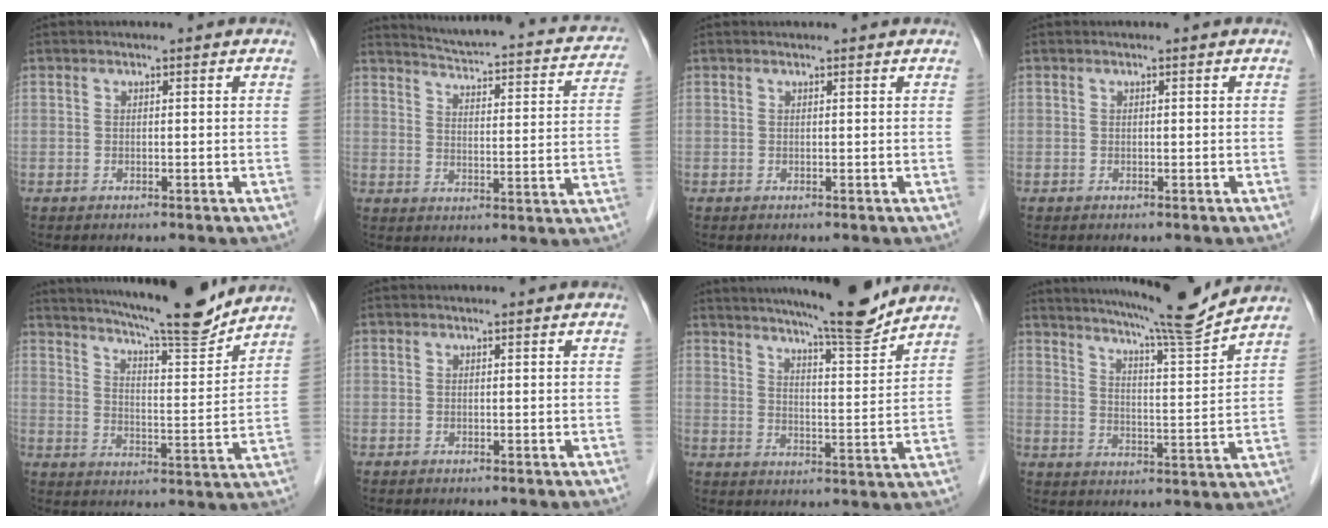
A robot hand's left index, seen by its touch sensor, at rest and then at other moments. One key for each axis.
{"total": 19.3, "fx": 16.8, "fy": 4.1, "fz": 8.6, "tx": -0.117, "ty": -0.010, "tz": 0.202}
{"total": 1.3, "fx": 1.3, "fy": 0.1, "fz": 0.3, "tx": -0.008, "ty": 0.014, "tz": 0.017}
{"total": 0.0}
{"total": 15.9, "fx": 14.5, "fy": 0.4, "fz": 6.6, "tx": -0.110, "ty": -0.017, "tz": 0.209}
{"total": 0.0}
{"total": 13.0, "fx": 11.8, "fy": -0.1, "fz": 5.6, "tx": -0.086, "ty": -0.011, "tz": 0.166}
{"total": 13.4, "fx": 12.4, "fy": -1.5, "fz": 4.8, "tx": -0.086, "ty": -0.025, "tz": 0.181}